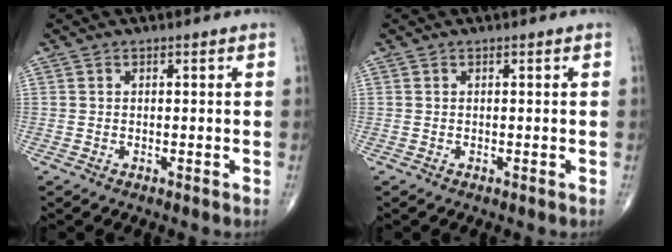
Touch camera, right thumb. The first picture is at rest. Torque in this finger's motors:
{"motor_torque": [-0.01, 0.00, -0.01, 0.00, 0.00]}